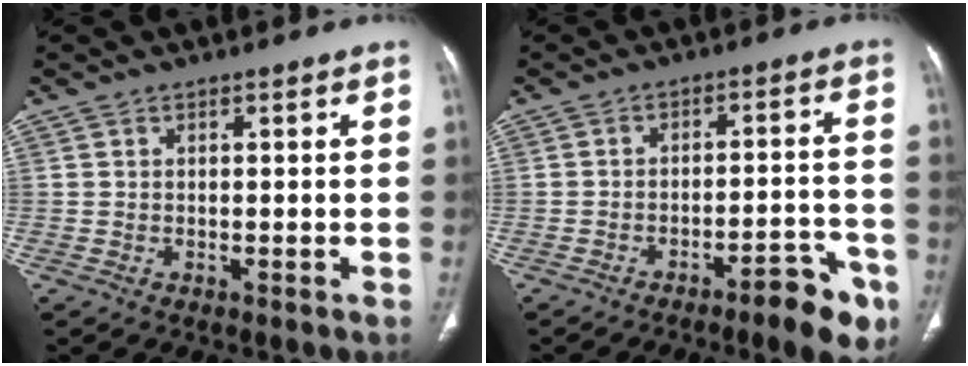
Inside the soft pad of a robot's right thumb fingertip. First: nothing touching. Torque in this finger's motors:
{"motor_torque": [1.26, 1.34, -0.09, -0.08, 0.24]}